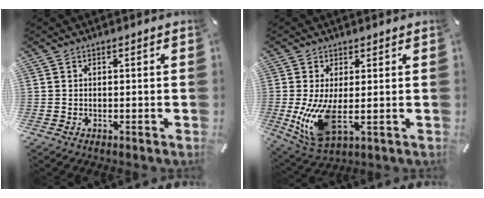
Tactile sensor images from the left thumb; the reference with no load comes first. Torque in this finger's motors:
{"motor_torque": [1.46, 1.85, 0.64, -0.22, 0.25]}